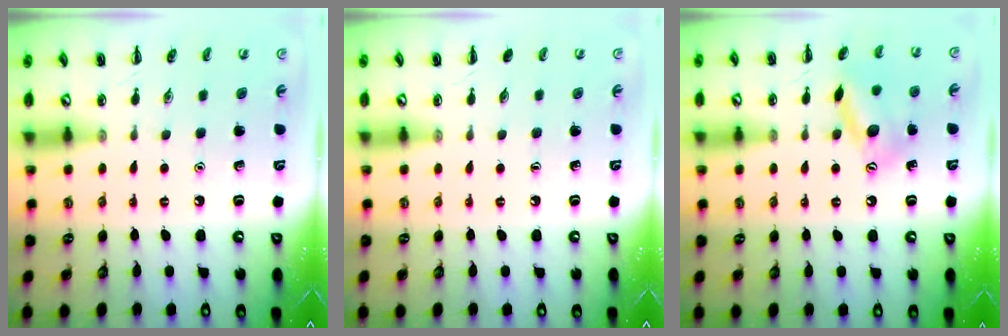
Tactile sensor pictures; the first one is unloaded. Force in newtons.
{"total": 0.0}
{"total": 13.4, "press": 13.2, "slide": 2.5}